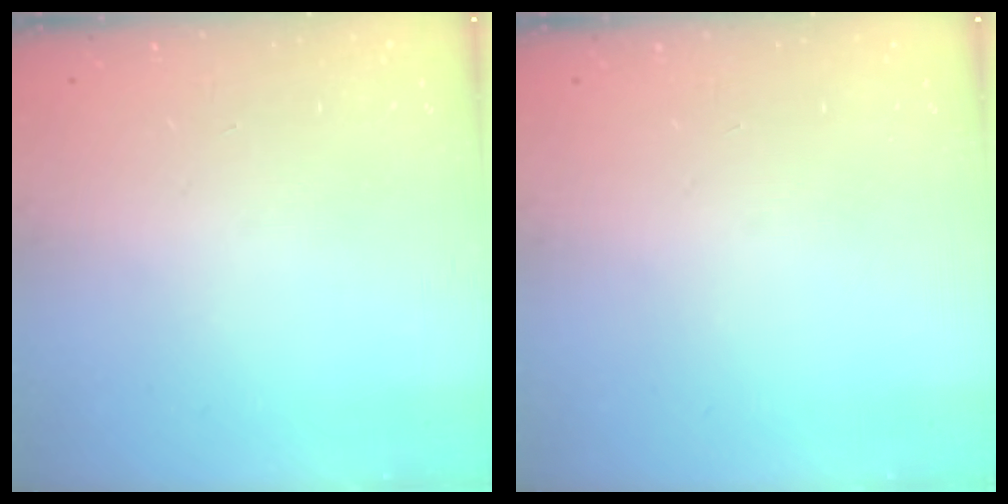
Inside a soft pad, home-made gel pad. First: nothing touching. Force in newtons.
{"total": 0.0}